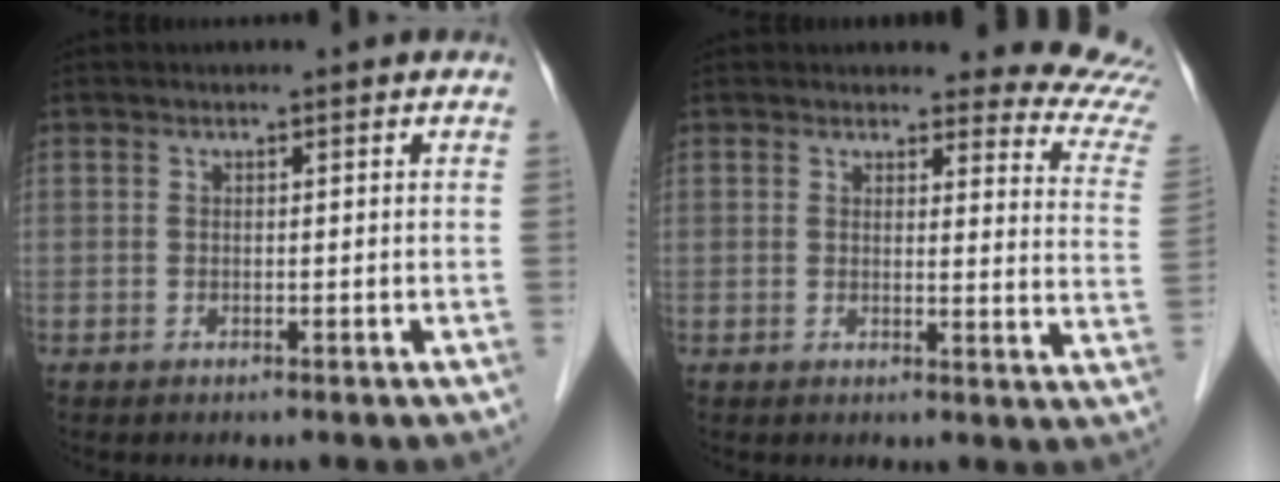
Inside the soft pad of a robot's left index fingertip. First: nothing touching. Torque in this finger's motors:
{"motor_torque": [0.22, -0.25, 0.13, 0.03]}